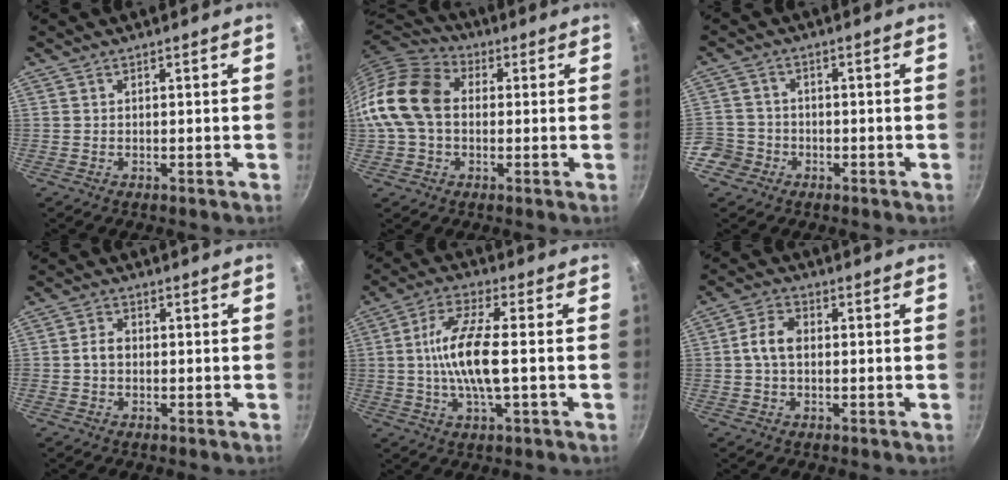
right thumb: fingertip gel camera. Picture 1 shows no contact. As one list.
[{"total": 15.7, "force": [0.6, 11.6, 10.5], "torque": [-0.184, 0.033, -0.006]}, {"total": 6.6, "force": [-3.2, 5.6, 1.5], "torque": [-0.013, 0.039, -0.061]}, {"total": 2.9, "force": [-0.4, 2.2, 1.8], "torque": [-0.024, 0.013, -0.009]}, {"total": 11.5, "force": [-0.6, 3.4, 11.0], "torque": [-0.219, 0.016, -0.020]}, {"total": 5.7, "force": [0.1, 3.9, 4.1], "torque": [-0.074, 0.017, -0.007]}]